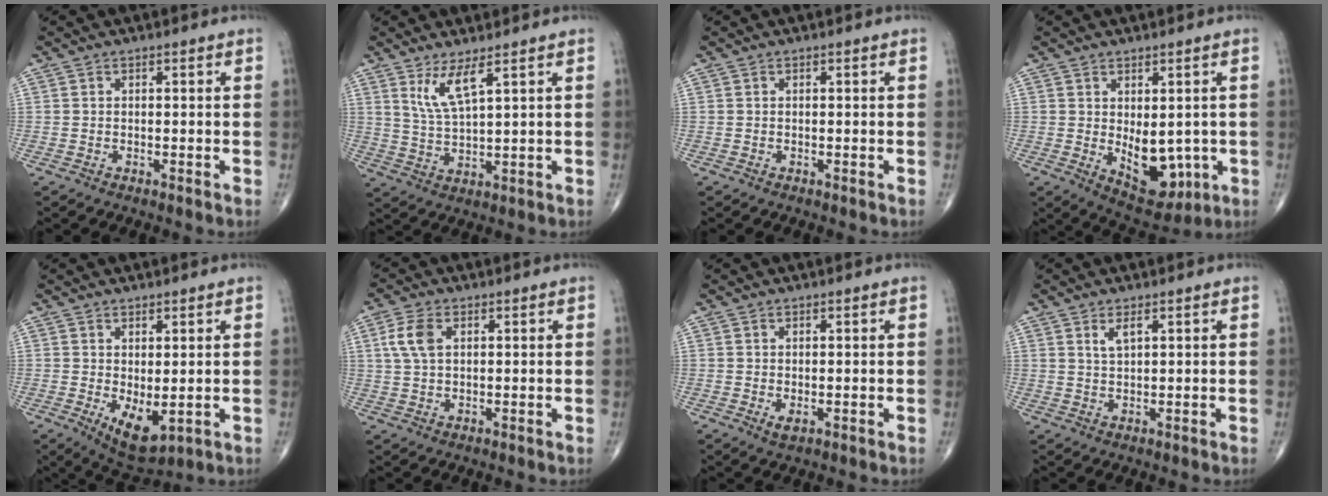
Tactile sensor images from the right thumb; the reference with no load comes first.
{"total": 5.8, "force": [3.3, 0.9, 4.6], "torque": [-0.098, -0.032, 0.074]}
{"total": 0.0}
{"total": 9.8, "force": [-0.9, 5.5, 8.0], "torque": [-0.085, -0.015, 0.009]}
{"total": 6.8, "force": [-0.9, 3.1, 6.0], "torque": [-0.086, -0.015, 0.003]}
{"total": 5.3, "force": [1.5, 3.1, 4.0], "torque": [-0.093, 0.006, 0.029]}
{"total": 1.5, "force": [-0.2, 0.7, 1.3], "torque": [-0.023, -0.005, 0.001]}
{"total": 2.3, "force": [1.3, 0.8, 1.8], "torque": [-0.036, -0.005, 0.028]}